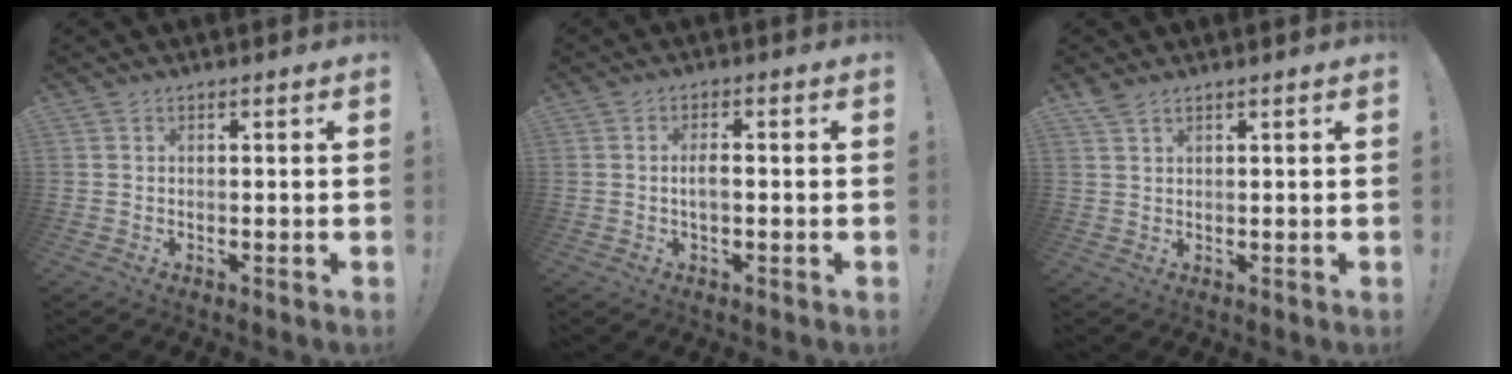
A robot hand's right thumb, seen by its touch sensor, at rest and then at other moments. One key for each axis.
{"total": 3.0, "fx": -0.6, "fy": 0.8, "fz": 2.9, "tx": -0.056, "ty": 0.001, "tz": -0.015}
{"total": 2.4, "fx": 2.1, "fy": 0.7, "fz": 1.1, "tx": -0.016, "ty": -0.010, "tz": 0.038}